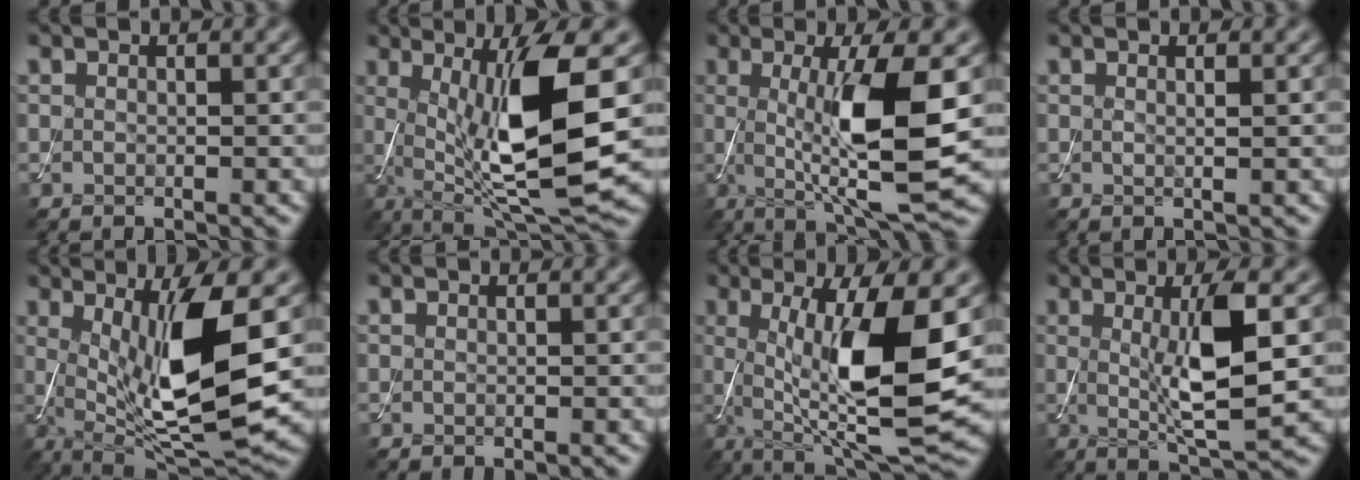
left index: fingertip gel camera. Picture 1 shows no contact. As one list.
[{"total": 12.6, "force": [0.7, 2.9, 12.2], "torque": [-0.202, -0.009, 0.019]}, {"total": 9.8, "force": [0.2, 1.9, 9.6], "torque": [-0.151, -0.013, 0.013]}, {"total": 0.7, "force": [0.2, 0.3, 0.7], "torque": [-0.004, -0.001, 0.000]}, {"total": 11.7, "force": [1.5, 2.9, 11.3], "torque": [-0.192, -0.016, 0.034]}, {"total": 0.0}, {"total": 12.2, "force": [0.3, 3.1, 11.8], "torque": [-0.195, -0.013, 0.013]}, {"total": 7.1, "force": [0.4, 1.4, 7.0], "torque": [-0.118, -0.010, 0.014]}]